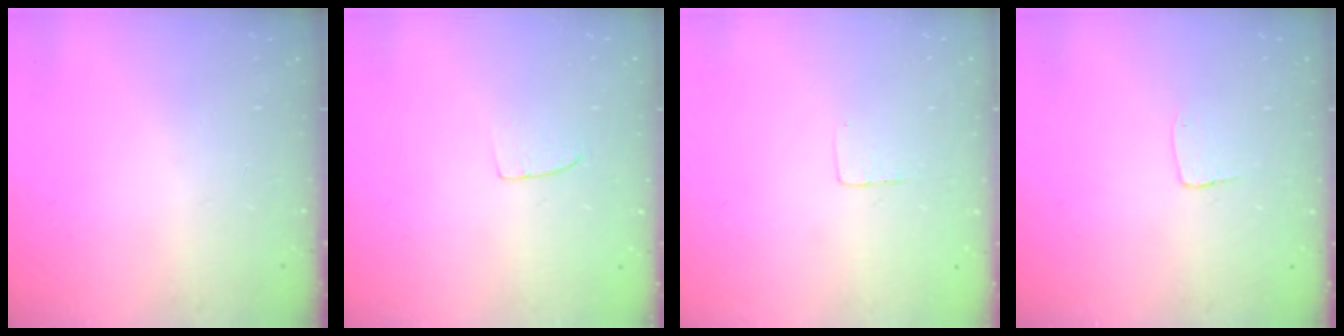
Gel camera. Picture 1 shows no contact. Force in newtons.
{"total": 4.2, "press": 4.2, "slide": 0.3}
{"total": 3.0, "press": 3.0, "slide": 0.2}
{"total": 3.1, "press": 3.1, "slide": 0.3}